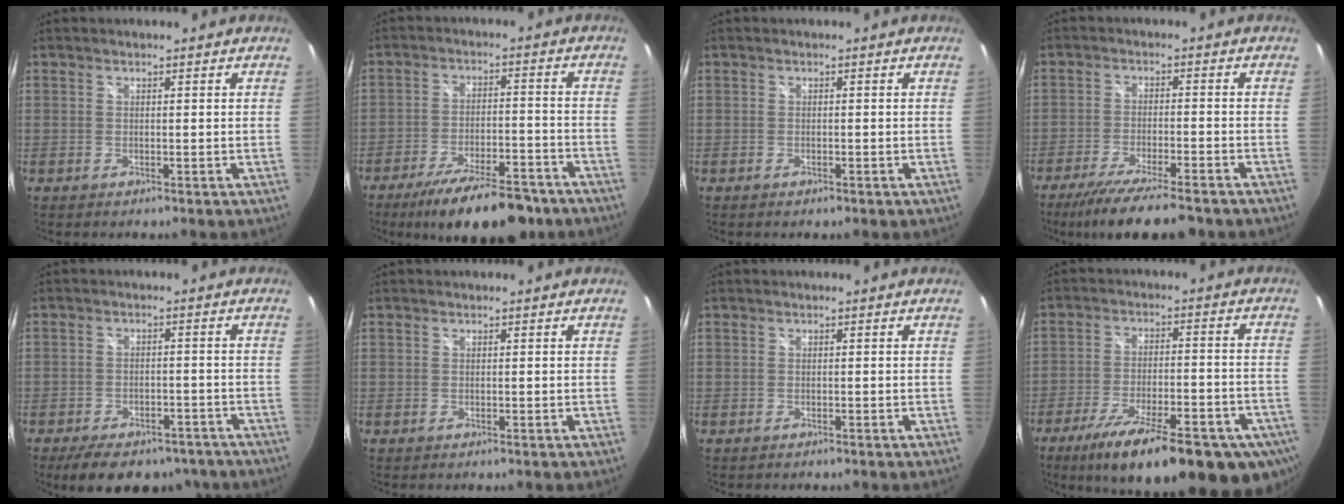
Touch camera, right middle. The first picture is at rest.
{"total": 16.4, "force": [-12.7, 4.6, 9.2], "torque": [-0.168, -0.021, -0.184]}
{"total": 1.0, "force": [-0.6, 0.6, 0.5], "torque": [-0.009, -0.002, -0.009]}
{"total": 12.8, "force": [-10.6, 1.8, 7.0], "torque": [-0.142, -0.028, -0.169]}
{"total": 13.7, "force": [-10.5, 6.2, 6.2], "torque": [-0.128, 0.002, -0.133]}
{"total": 0.0}
{"total": 0.0}
{"total": 24.8, "force": [-15.8, 7.1, 17.8], "torque": [-0.294, -0.061, -0.219]}